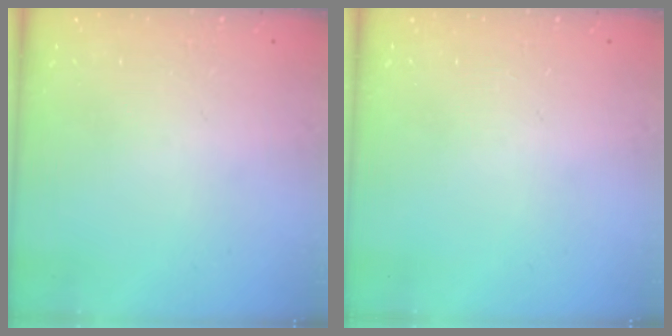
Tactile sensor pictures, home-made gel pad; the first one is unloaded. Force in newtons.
{"total": 0.0}